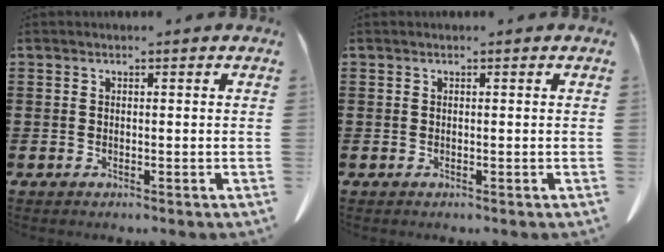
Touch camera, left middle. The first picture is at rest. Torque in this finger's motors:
{"motor_torque": [0.00, 0.00, 0.00, -0.01]}